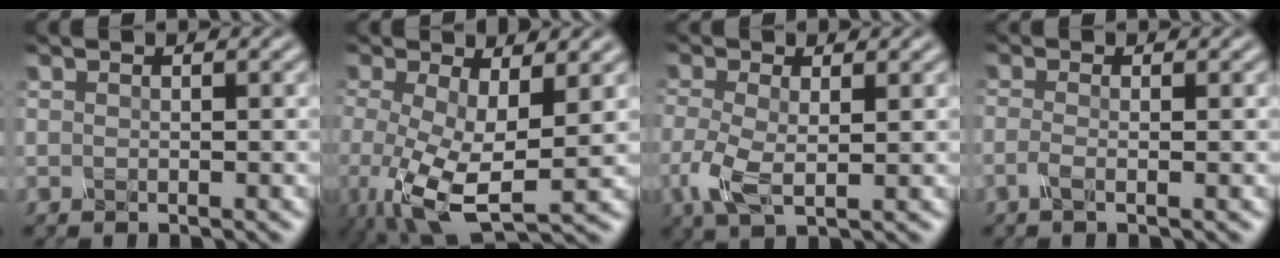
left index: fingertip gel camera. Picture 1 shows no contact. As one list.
[{"total": 7.6, "force": [-1.9, 2.7, 6.9], "torque": [-0.159, -0.022, -0.014]}, {"total": 2.7, "force": [-0.9, 1.1, 2.3], "torque": [-0.077, -0.006, 0.000]}, {"total": 1.1, "force": [-0.7, 0.2, 0.8], "torque": [-0.022, -0.004, -0.006]}]